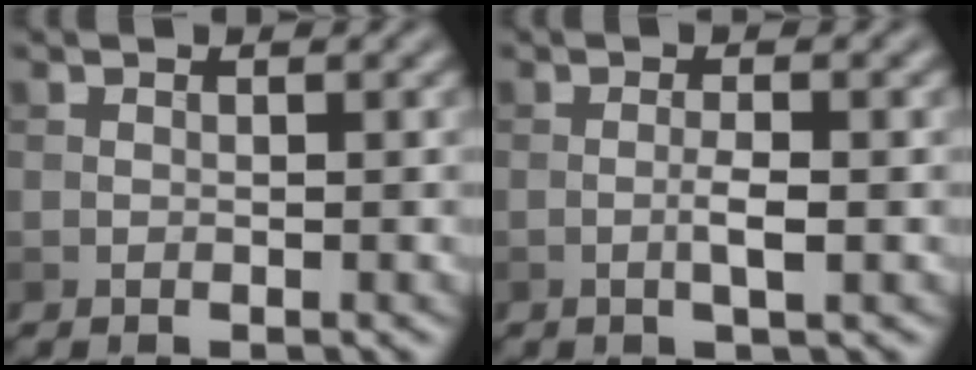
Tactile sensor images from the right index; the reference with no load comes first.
{"total": 2.1, "force": [-0.4, 0.2, 2.1], "torque": [-0.039, 0.001, -0.010]}